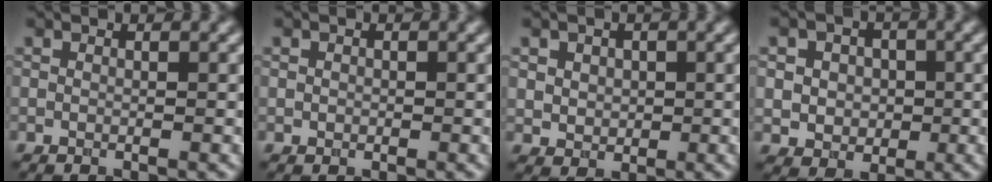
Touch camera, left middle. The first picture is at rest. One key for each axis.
{"total": 0.6, "fx": 0.0, "fy": 0.5, "fz": 0.1, "tx": 0.002, "ty": -0.003, "tz": -0.001}
{"total": 2.8, "fx": 0.9, "fy": 2.3, "fz": 1.3, "tx": -0.030, "ty": 0.003, "tz": 0.022}
{"total": 5.0, "fx": 0.8, "fy": 4.3, "fz": 2.5, "tx": -0.035, "ty": 0.016, "tz": -0.001}